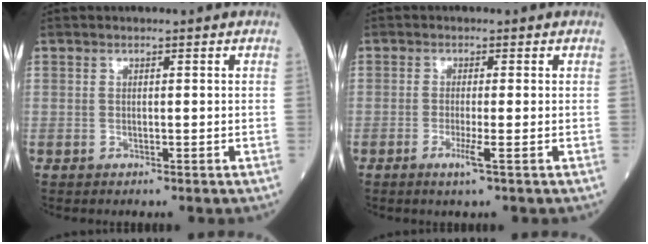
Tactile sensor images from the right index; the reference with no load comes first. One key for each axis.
{"total": 2.4, "fx": -1.1, "fy": -0.4, "fz": 2.1, "tx": -0.041, "ty": -0.006, "tz": -0.024}